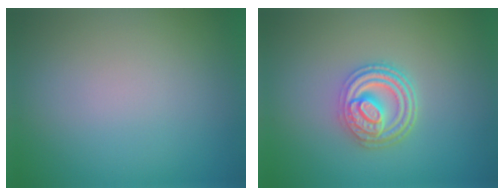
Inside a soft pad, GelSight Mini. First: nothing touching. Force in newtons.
{"total": 4.8, "press": 3.7, "slide": 3.0}